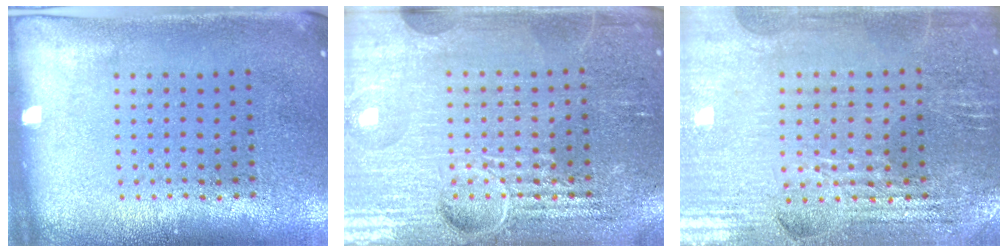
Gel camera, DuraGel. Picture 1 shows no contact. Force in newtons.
{"total": 7.1, "press": 7.0, "slide": 0.8}
{"total": 2.8, "press": 2.8, "slide": 0.5}